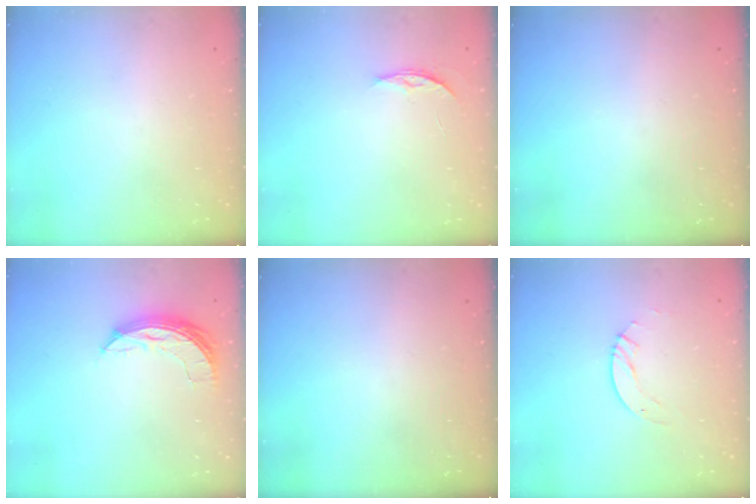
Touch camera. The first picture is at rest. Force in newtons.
{"total": 3.5, "press": 3.5, "slide": 0.4}
{"total": 0.0}
{"total": 6.7, "press": 6.7, "slide": 0.4}
{"total": 0.0}
{"total": 4.5, "press": 4.5, "slide": 0.4}